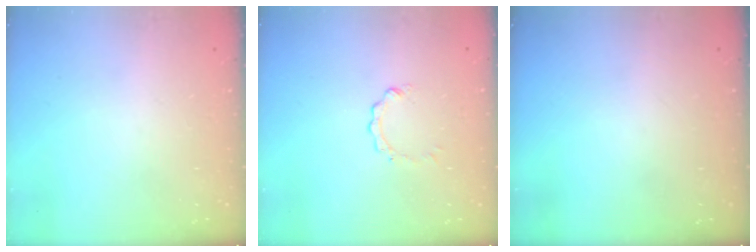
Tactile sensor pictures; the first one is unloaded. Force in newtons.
{"total": 0.7, "press": 0.7, "slide": 0.1}
{"total": 0.0}